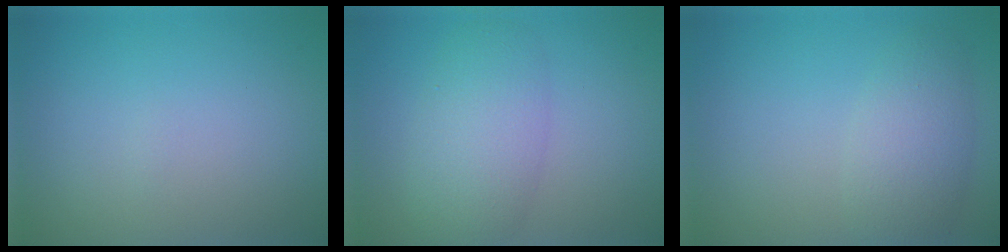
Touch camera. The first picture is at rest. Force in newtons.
{"total": 4.7, "press": 4.7, "slide": 0.2}
{"total": 3.5, "press": 3.4, "slide": 0.2}